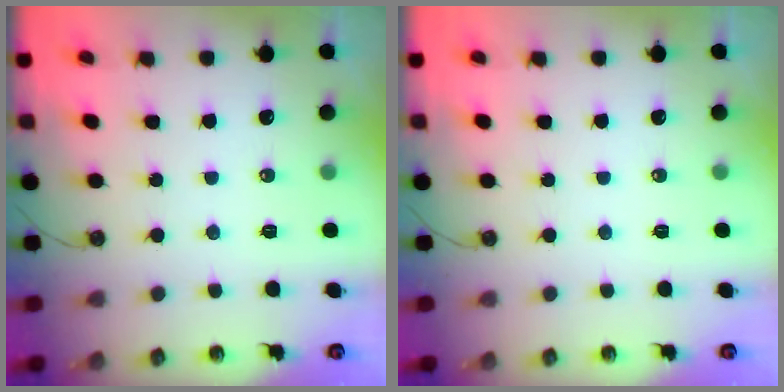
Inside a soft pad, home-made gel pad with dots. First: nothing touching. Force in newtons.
{"total": 0.0}